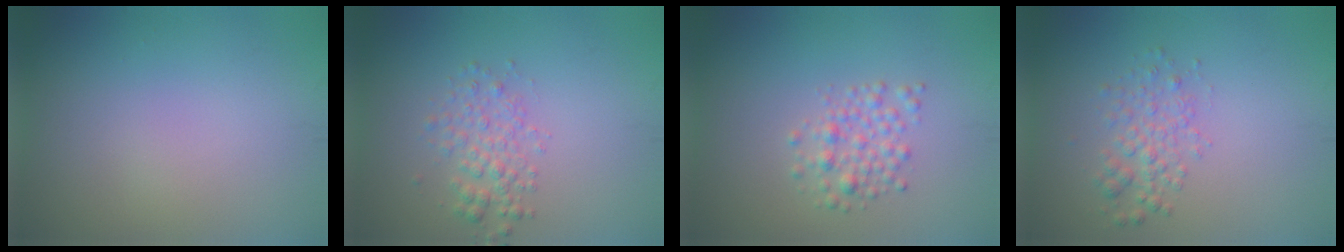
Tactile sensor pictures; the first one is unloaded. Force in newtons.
{"total": 2.4, "press": 2.4, "slide": 0.1}
{"total": 2.2, "press": 2.2, "slide": 0.0}
{"total": 2.4, "press": 2.4, "slide": 0.1}